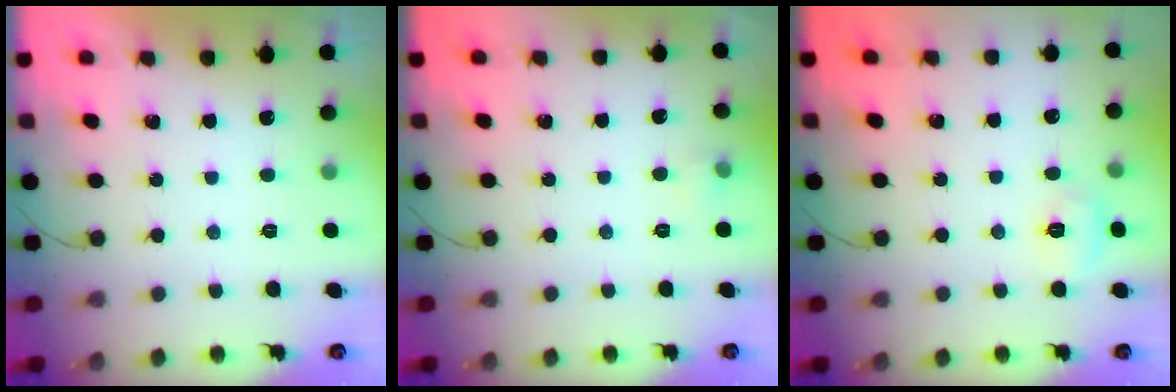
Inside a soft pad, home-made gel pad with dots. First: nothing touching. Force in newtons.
{"total": 7.7, "press": 3.2, "slide": 7.0}
{"total": 5.1, "press": 4.9, "slide": 1.3}